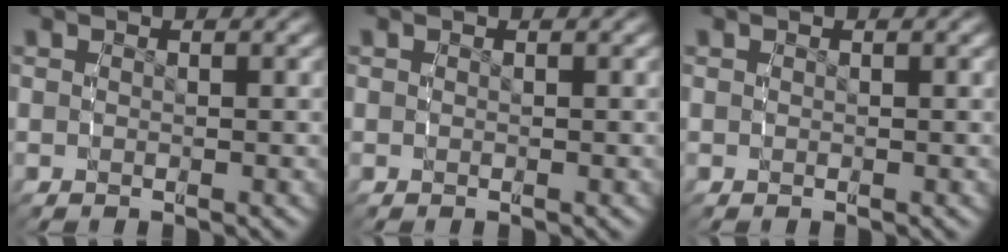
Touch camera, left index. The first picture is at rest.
{"total": 0.0}
{"total": 0.0}